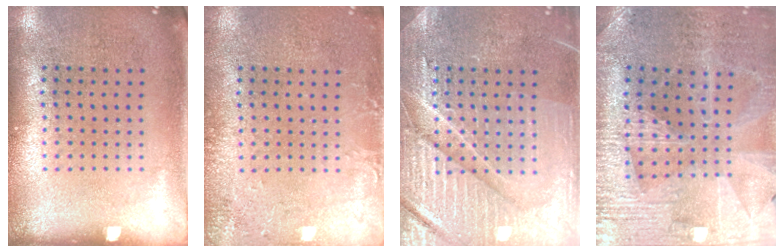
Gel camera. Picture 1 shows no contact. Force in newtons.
{"total": 2.1, "press": 2.1, "slide": 0.1}
{"total": 4.3, "press": 4.2, "slide": 0.6}
{"total": 3.0, "press": 2.9, "slide": 0.4}